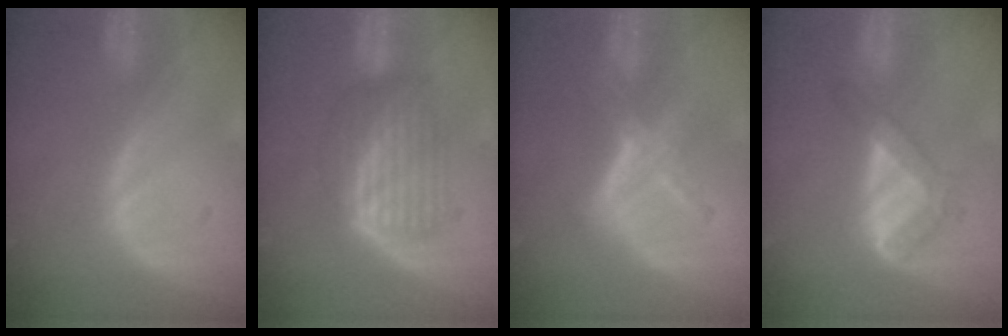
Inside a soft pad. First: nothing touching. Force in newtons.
{"total": 6.9, "press": 6.0, "slide": 3.5}
{"total": 5.2, "press": 5.1, "slide": 0.8}
{"total": 4.4, "press": 4.3, "slide": 1.1}